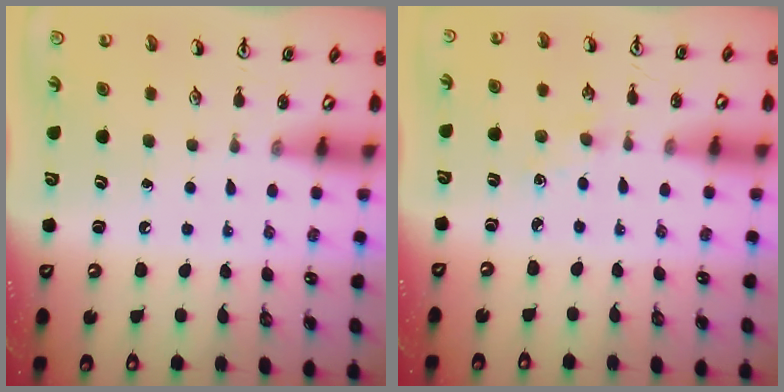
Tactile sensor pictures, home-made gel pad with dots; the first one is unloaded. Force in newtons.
{"total": 1.9, "press": 1.8, "slide": 0.3}